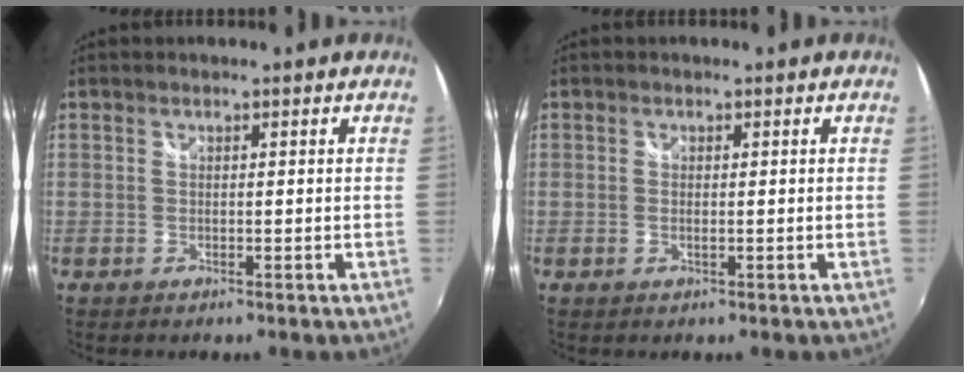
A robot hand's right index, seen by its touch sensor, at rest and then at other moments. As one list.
[{"total": 0.7, "force": [0.0, 0.3, 0.7], "torque": [-0.014, -0.002, -0.002]}]